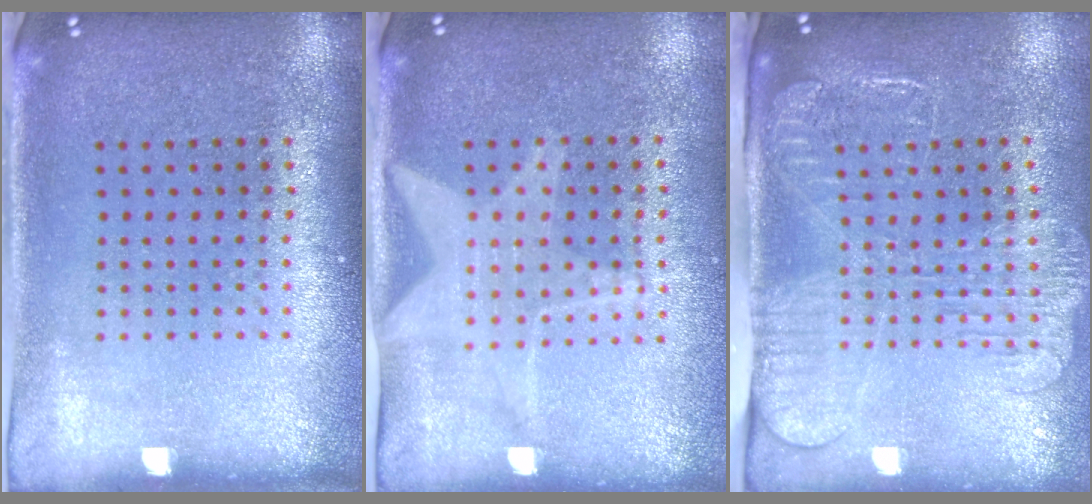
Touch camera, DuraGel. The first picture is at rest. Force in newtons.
{"total": 1.8, "press": 1.5, "slide": 1.0}
{"total": 2.6, "press": 2.1, "slide": 1.6}